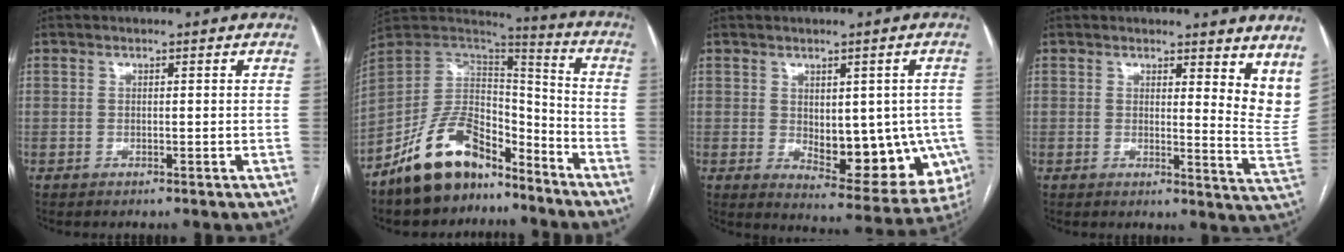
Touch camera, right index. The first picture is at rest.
{"total": 15.5, "force": [-11.4, 7.3, 7.7], "torque": [-0.143, 0.039, -0.205]}
{"total": 14.3, "force": [-2.2, 6.8, 12.4], "torque": [-0.132, 0.001, -0.009]}
{"total": 8.5, "force": [6.9, 2.3, 4.3], "torque": [-0.032, -0.042, 0.062]}